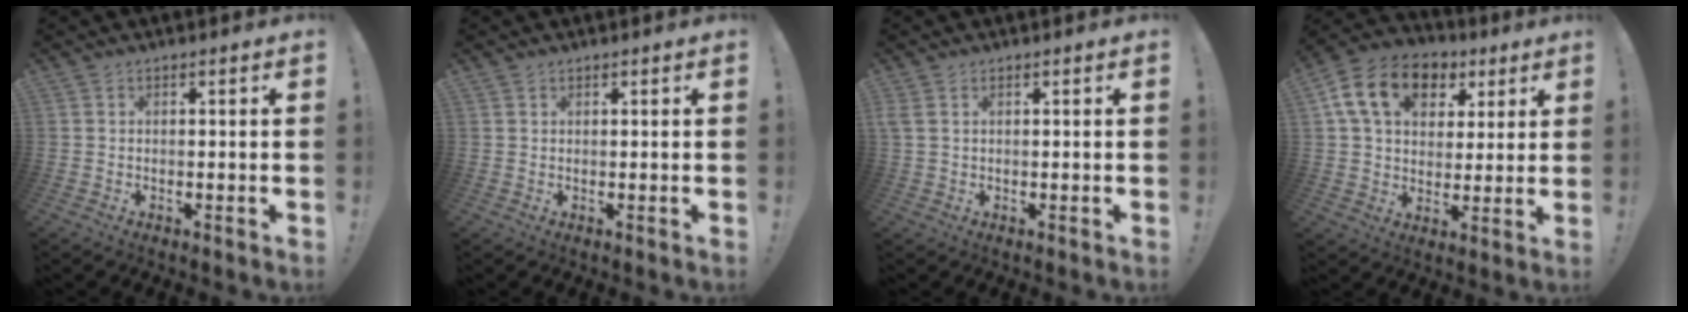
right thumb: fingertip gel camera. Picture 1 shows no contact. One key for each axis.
{"total": 0.8, "fx": 0.7, "fy": 0.4, "fz": 0.0, "tx": 0.006, "ty": -0.002, "tz": 0.012}
{"total": 2.1, "fx": 1.0, "fy": 1.1, "fz": 1.5, "tx": -0.029, "ty": 0.004, "tz": 0.021}
{"total": 16.5, "fx": 6.6, "fy": 11.8, "fz": 9.5, "tx": -0.150, "ty": -0.012, "tz": 0.124}